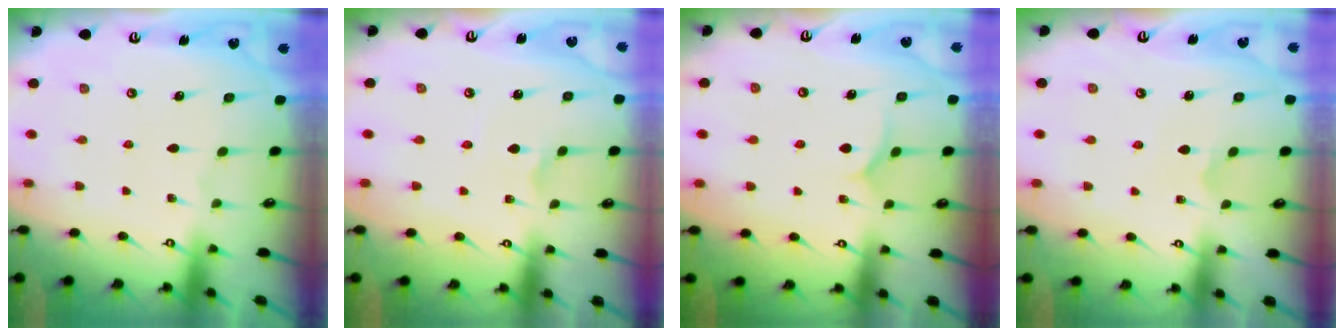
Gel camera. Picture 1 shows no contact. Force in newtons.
{"total": 2.5, "press": 2.4, "slide": 0.5}
{"total": 5.8, "press": 5.8, "slide": 0.4}
{"total": 3.1, "press": 3.0, "slide": 0.3}